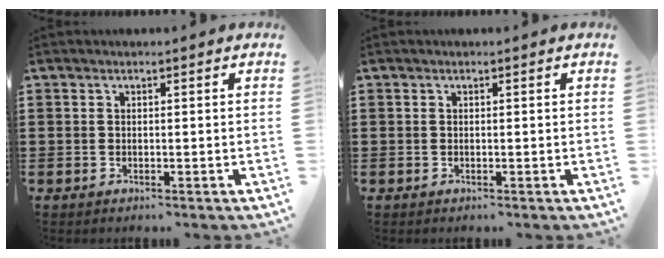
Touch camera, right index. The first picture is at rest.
{"total": 0.0}